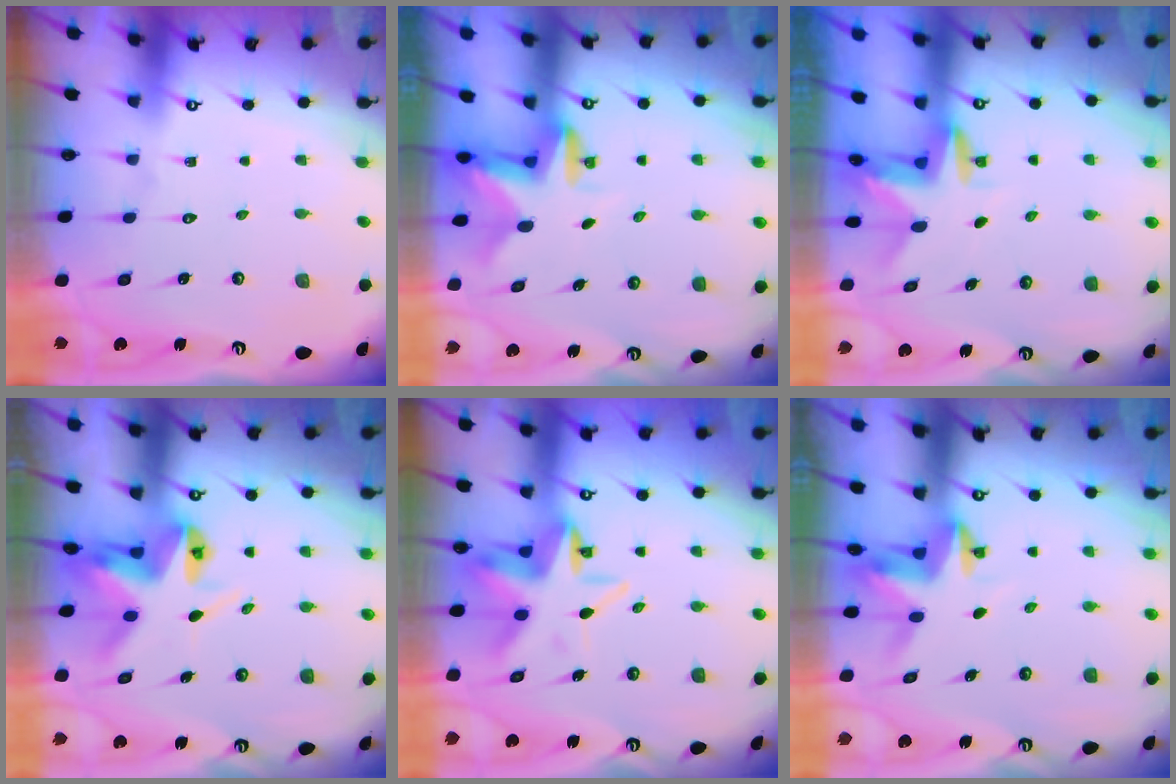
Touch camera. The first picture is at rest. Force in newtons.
{"total": 2.4, "press": 2.3, "slide": 0.4}
{"total": 3.0, "press": 3.0, "slide": 0.2}
{"total": 6.9, "press": 6.8, "slide": 0.6}
{"total": 9.4, "press": 9.2, "slide": 2.0}
{"total": 3.9, "press": 3.9, "slide": 0.3}